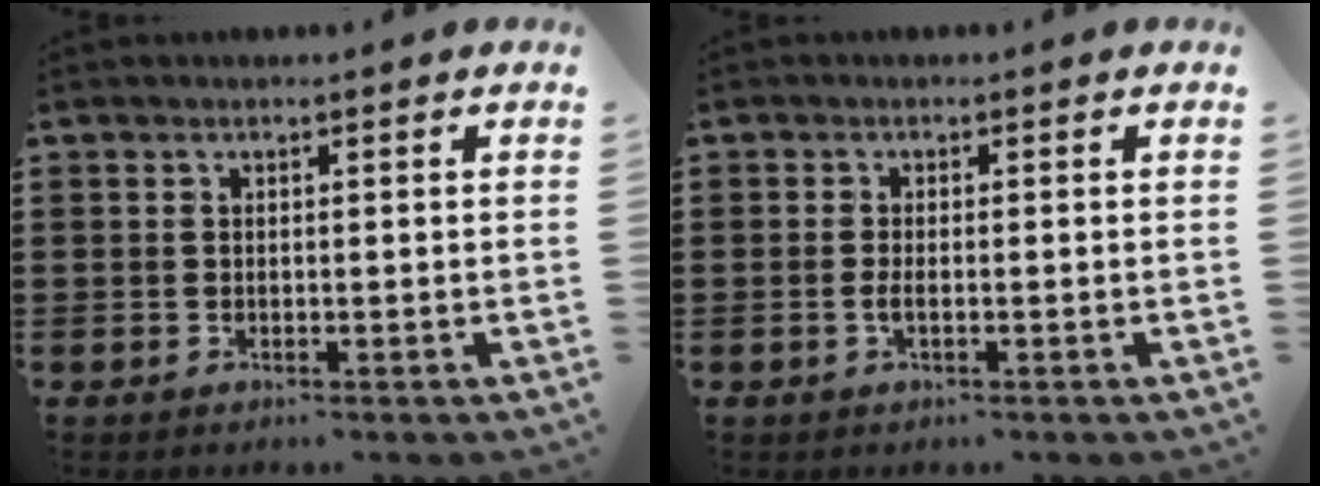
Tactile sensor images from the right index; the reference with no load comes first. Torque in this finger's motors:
{"motor_torque": [0.11, 0.78, 0.04, 0.01]}